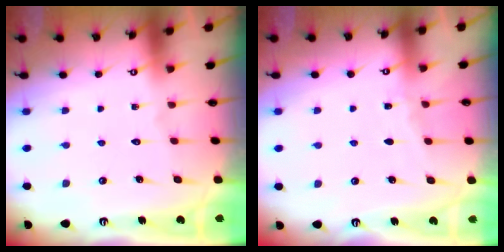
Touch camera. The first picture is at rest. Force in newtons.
{"total": 3.9, "press": 3.8, "slide": 0.5}